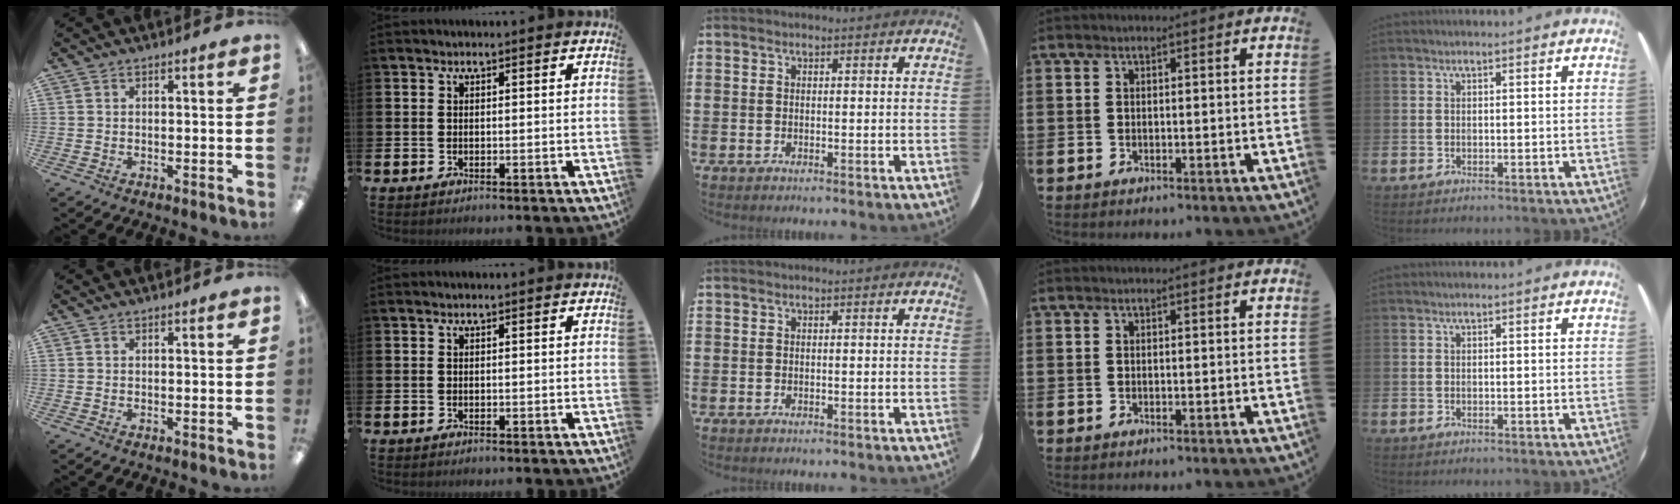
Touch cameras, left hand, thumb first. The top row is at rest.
{}